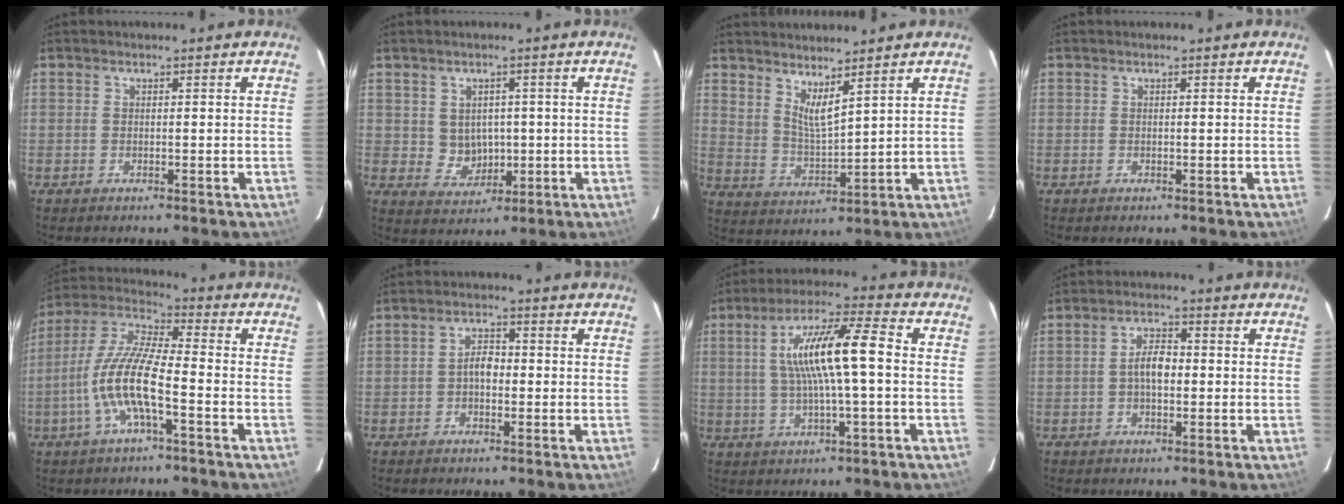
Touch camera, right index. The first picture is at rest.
{"total": 5.1, "force": [0.3, 4.7, 1.9], "torque": [-0.038, 0.006, 0.022]}
{"total": 6.3, "force": [4.9, 1.1, 3.8], "torque": [-0.068, -0.011, 0.096]}
{"total": 0.0}
{"total": 12.4, "force": [-4.1, 2.4, 11.5], "torque": [-0.240, 0.002, -0.084]}
{"total": 3.1, "force": [-0.7, 1.9, 2.3], "torque": [-0.042, 0.011, -0.013]}
{"total": 12.5, "force": [0.6, 1.4, 12.4], "torque": [-0.225, 0.018, 0.011]}
{"total": 4.5, "force": [-0.4, 2.3, 3.8], "torque": [-0.072, 0.012, -0.007]}